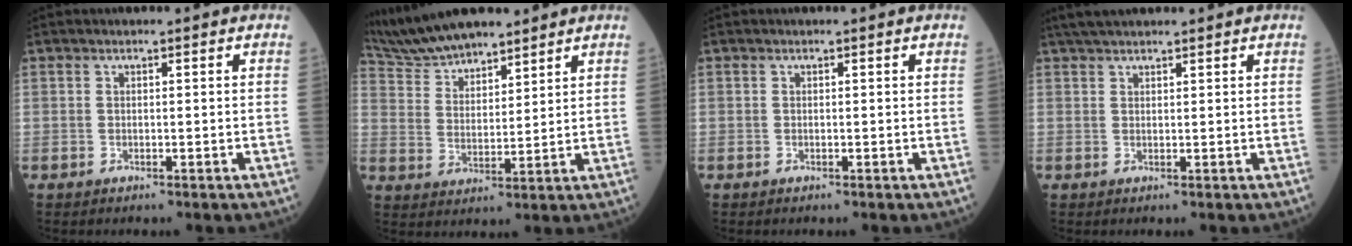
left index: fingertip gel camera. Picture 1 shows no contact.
{"total": 11.2, "force": [10.2, 2.5, 4.0], "torque": [-0.089, 0.024, 0.198]}
{"total": 0.0}
{"total": 4.6, "force": [4.0, 0.7, 2.1], "torque": [-0.036, 0.034, 0.071]}